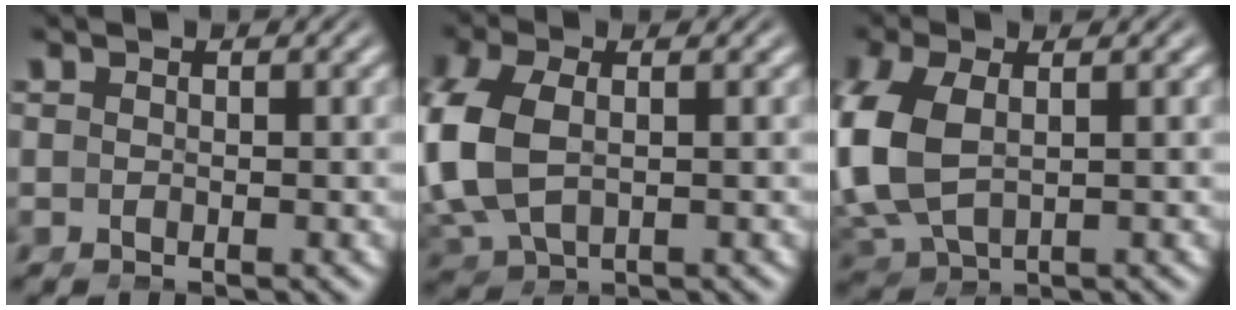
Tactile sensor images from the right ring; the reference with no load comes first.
{"total": 6.1, "force": [0.1, 4.5, 4.0], "torque": [-0.131, -0.014, 0.010]}
{"total": 6.7, "force": [0.4, 5.0, 4.4], "torque": [-0.137, -0.016, 0.017]}